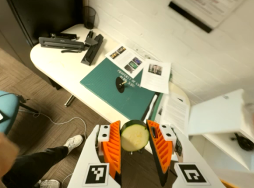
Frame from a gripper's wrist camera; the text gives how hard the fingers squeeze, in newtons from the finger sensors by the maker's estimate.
{"total": 12.0, "left": 12.8, "right": 11.1}